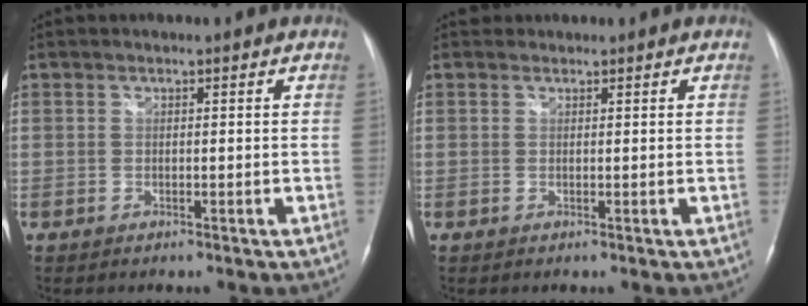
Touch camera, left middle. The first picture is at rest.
{"total": 1.0, "force": [0.7, 0.5, -0.3], "torque": [0.006, 0.007, 0.010]}